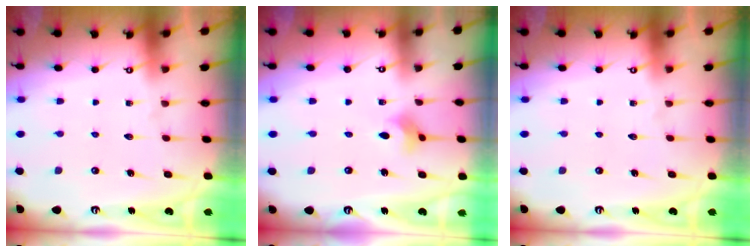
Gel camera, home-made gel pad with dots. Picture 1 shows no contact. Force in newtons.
{"total": 2.8, "press": 2.7, "slide": 0.6}
{"total": 0.0}